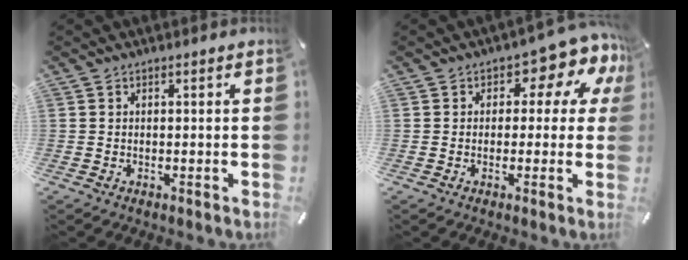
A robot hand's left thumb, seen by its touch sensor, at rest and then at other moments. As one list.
[{"total": 9.4, "force": [4.1, 5.1, 6.8], "torque": [-0.072, -0.037, 0.067]}]